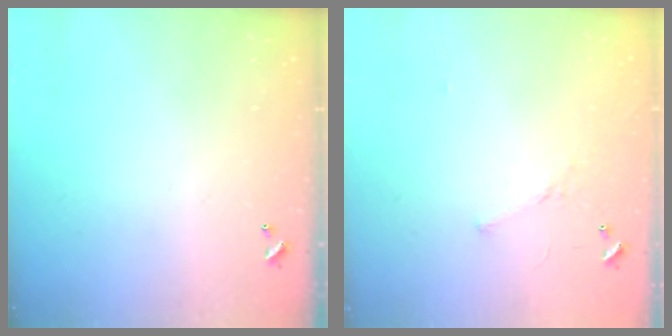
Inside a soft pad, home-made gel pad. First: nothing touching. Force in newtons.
{"total": 4.2, "press": 4.1, "slide": 0.9}